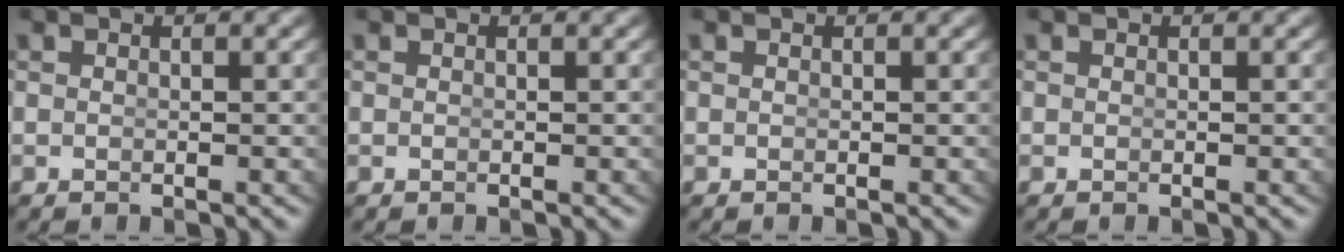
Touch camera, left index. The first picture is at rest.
{"total": 0.0}
{"total": 0.0}
{"total": 0.0}